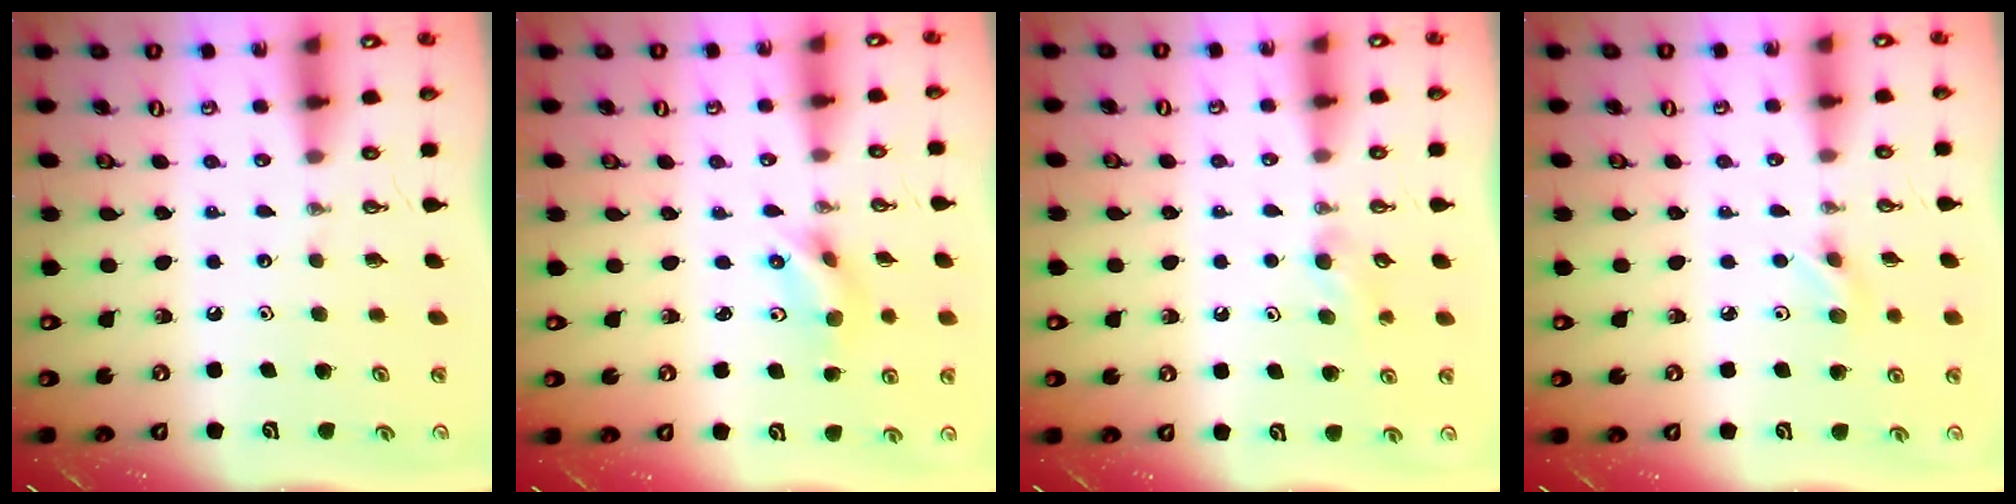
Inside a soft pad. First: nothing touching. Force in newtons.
{"total": 5.9, "press": 3.3, "slide": 4.9}
{"total": 3.6, "press": 3.4, "slide": 1.2}
{"total": 3.9, "press": 3.7, "slide": 1.3}